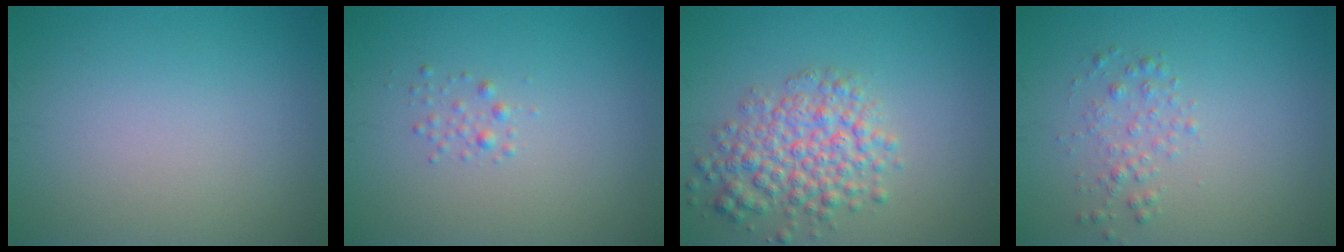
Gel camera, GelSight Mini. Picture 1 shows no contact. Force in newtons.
{"total": 0.9, "press": 0.9, "slide": 0.0}
{"total": 4.9, "press": 4.9, "slide": 0.2}
{"total": 1.6, "press": 1.6, "slide": 0.0}